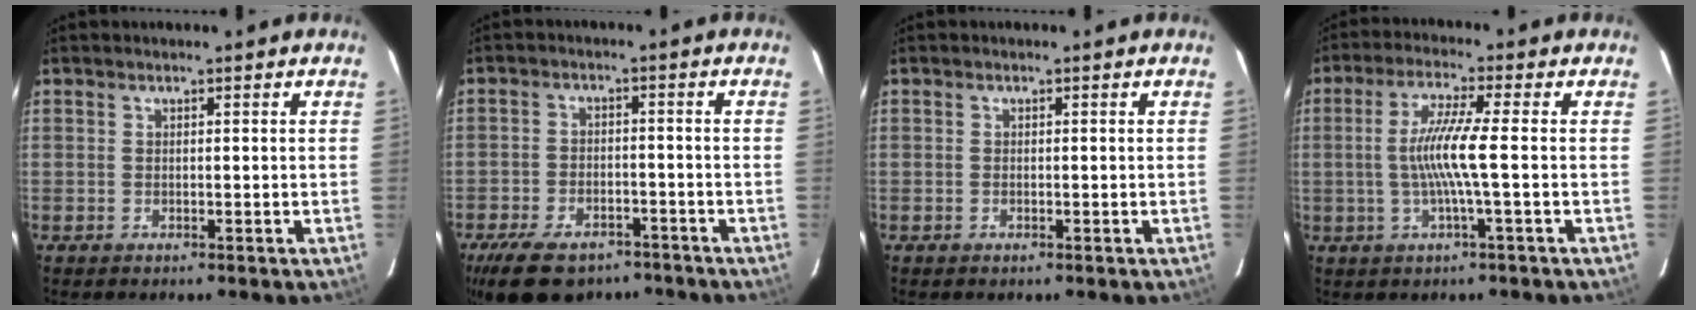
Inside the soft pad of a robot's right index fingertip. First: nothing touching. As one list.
[{"total": 14.5, "force": [-10.2, 7.5, 7.1], "torque": [-0.166, -0.005, -0.156]}, {"total": 0.6, "force": [-0.3, 0.3, 0.4], "torque": [-0.006, 0.000, -0.005]}, {"total": 7.6, "force": [-0.9, -0.8, 7.5], "torque": [-0.153, -0.002, -0.016]}]